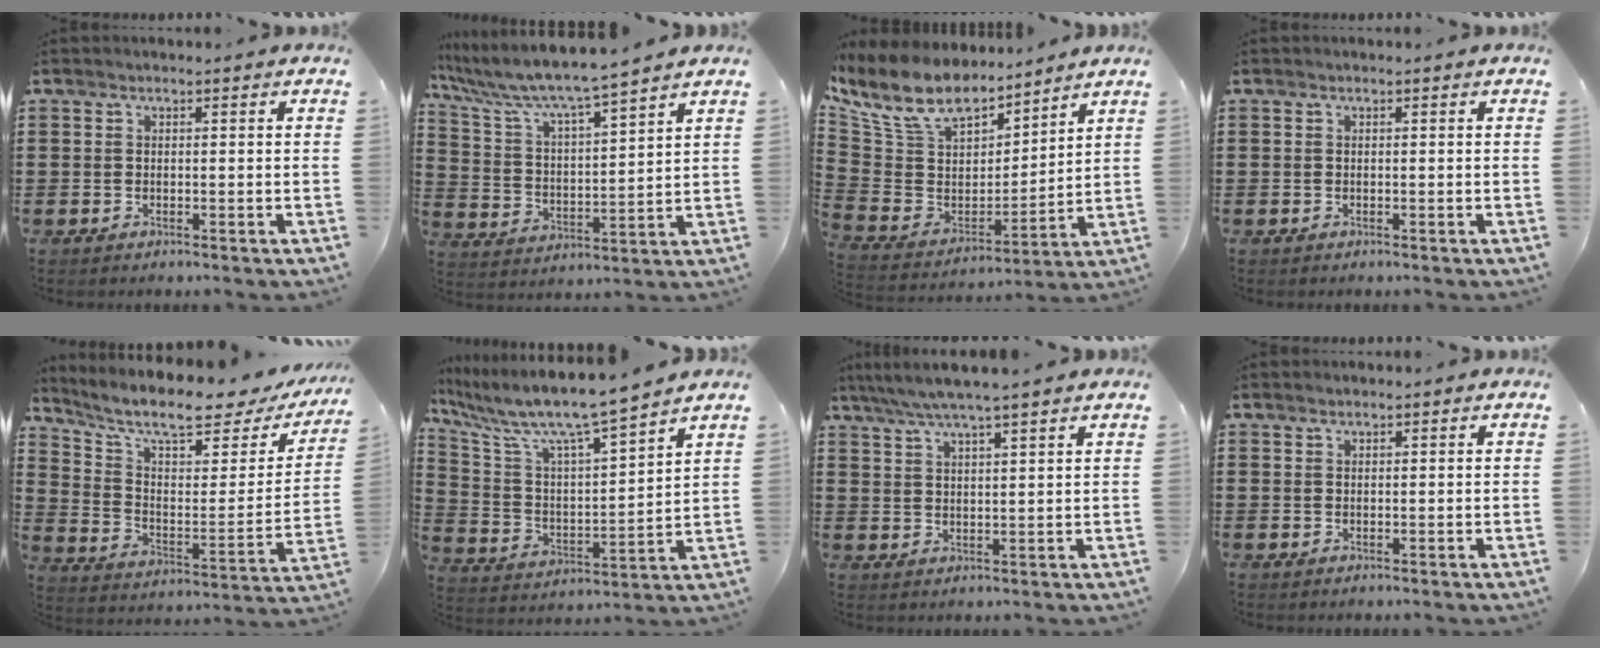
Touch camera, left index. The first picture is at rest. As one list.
[{"total": 6.6, "force": [5.9, 0.2, 2.9], "torque": [-0.084, -0.038, 0.095]}, {"total": 11.3, "force": [9.3, 4.6, 4.4], "torque": [-0.140, -0.057, 0.168]}, {"total": 0.0}, {"total": 8.9, "force": [7.1, 1.6, 5.1], "torque": [-0.115, -0.051, 0.115]}, {"total": 8.5, "force": [7.3, 0.2, 4.4], "torque": [-0.119, -0.058, 0.114]}, {"total": 4.6, "force": [3.9, -0.3, 2.4], "torque": [-0.056, -0.015, 0.069]}, {"total": 0.7, "force": [0.7, 0.1, 0.1], "torque": [-0.003, 0.000, 0.014]}]